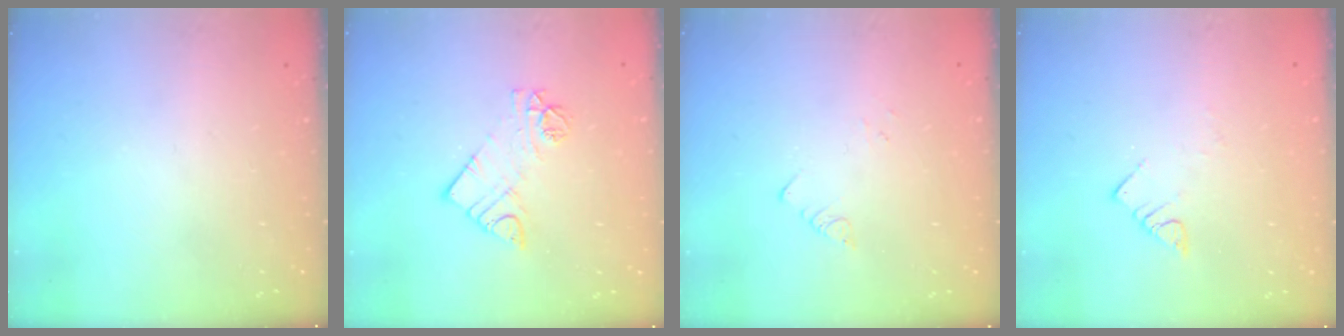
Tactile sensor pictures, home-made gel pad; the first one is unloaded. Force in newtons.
{"total": 9.4, "press": 9.4, "slide": 0.7}
{"total": 1.3, "press": 1.2, "slide": 0.1}
{"total": 4.0, "press": 4.0, "slide": 0.4}